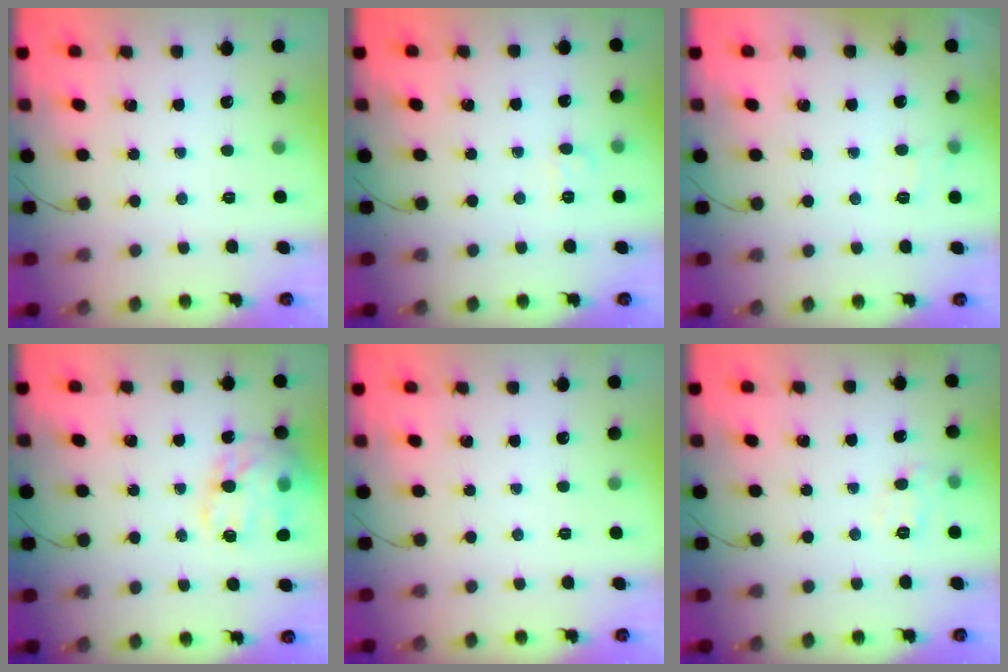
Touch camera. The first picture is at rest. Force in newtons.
{"total": 5.4, "press": 5.3, "slide": 1.4}
{"total": 3.5, "press": 3.1, "slide": 1.7}
{"total": 19.0, "press": 18.8, "slide": 2.9}
{"total": 0.0}
{"total": 7.3, "press": 7.2, "slide": 1.4}